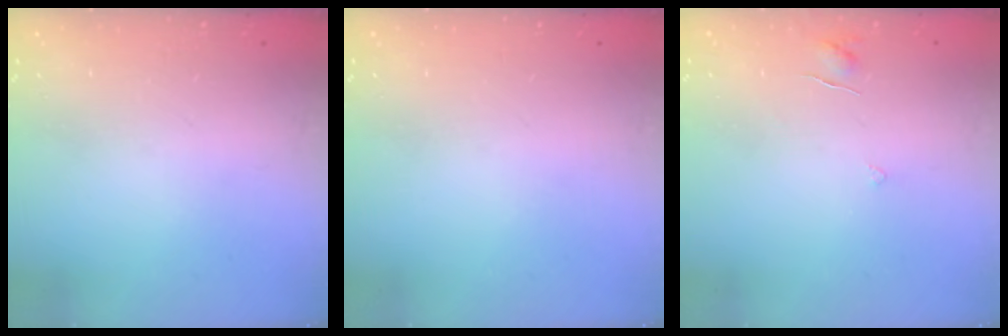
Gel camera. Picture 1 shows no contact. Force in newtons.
{"total": 0.0}
{"total": 3.2, "press": 3.1, "slide": 0.2}